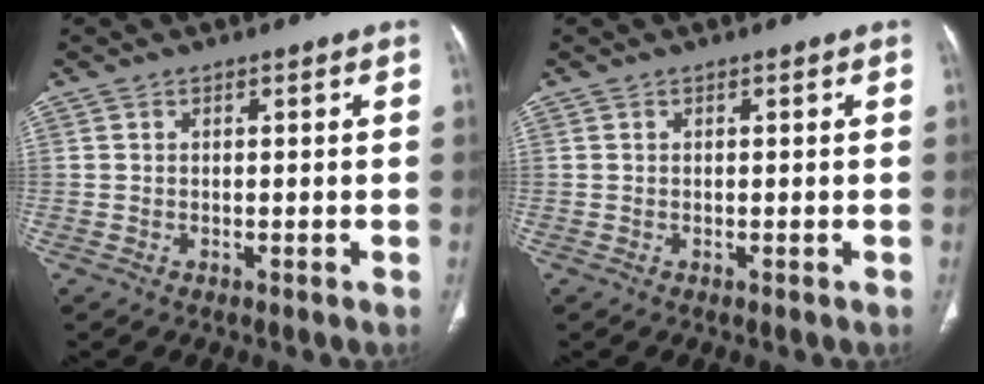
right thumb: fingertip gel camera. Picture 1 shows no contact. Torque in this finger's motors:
{"motor_torque": [-0.30, 0.01, -0.12, 0.17, -0.06]}